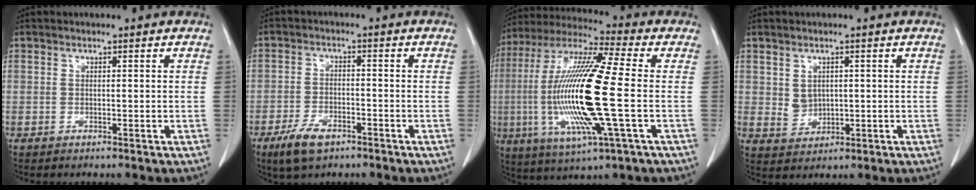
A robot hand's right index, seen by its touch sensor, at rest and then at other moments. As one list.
[{"total": 6.0, "force": [-4.0, 2.6, 3.8], "torque": [-0.080, -0.005, -0.067]}, {"total": 20.9, "force": [-2.4, 1.5, 20.7], "torque": [-0.438, -0.012, -0.050]}, {"total": 3.2, "force": [0.7, 2.6, 1.7], "torque": [-0.034, -0.002, 0.022]}]